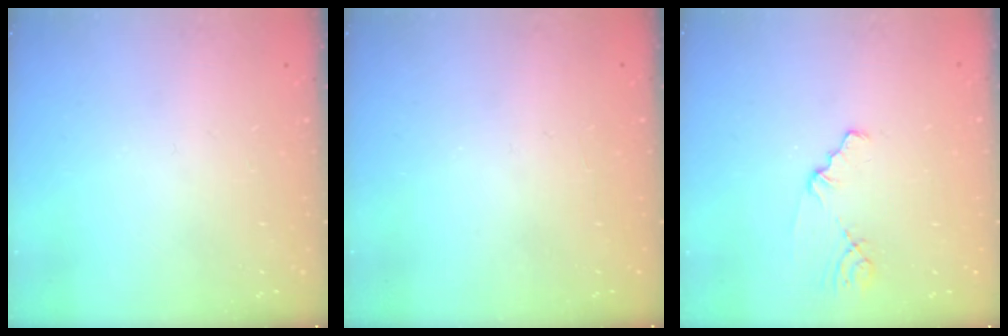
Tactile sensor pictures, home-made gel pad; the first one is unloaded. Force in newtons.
{"total": 0.0}
{"total": 1.1, "press": 1.1, "slide": 0.2}